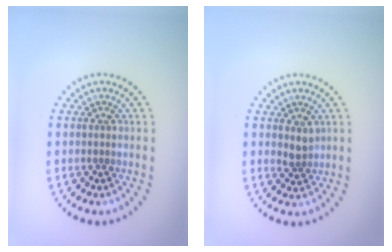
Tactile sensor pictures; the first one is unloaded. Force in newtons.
{"total": 1.4, "press": 1.2, "slide": 0.8}